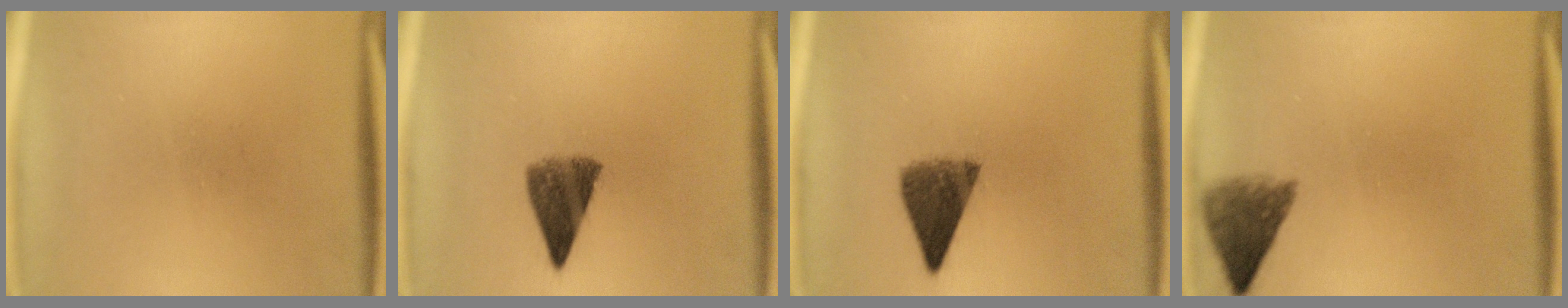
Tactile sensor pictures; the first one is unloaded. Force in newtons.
{"total": 6.8}
{"total": 6.9}
{"total": 5.0}